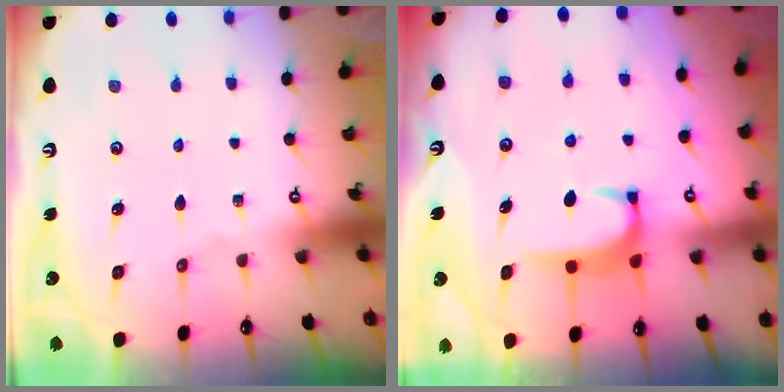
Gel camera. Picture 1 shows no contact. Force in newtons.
{"total": 2.2, "press": 2.1, "slide": 0.5}